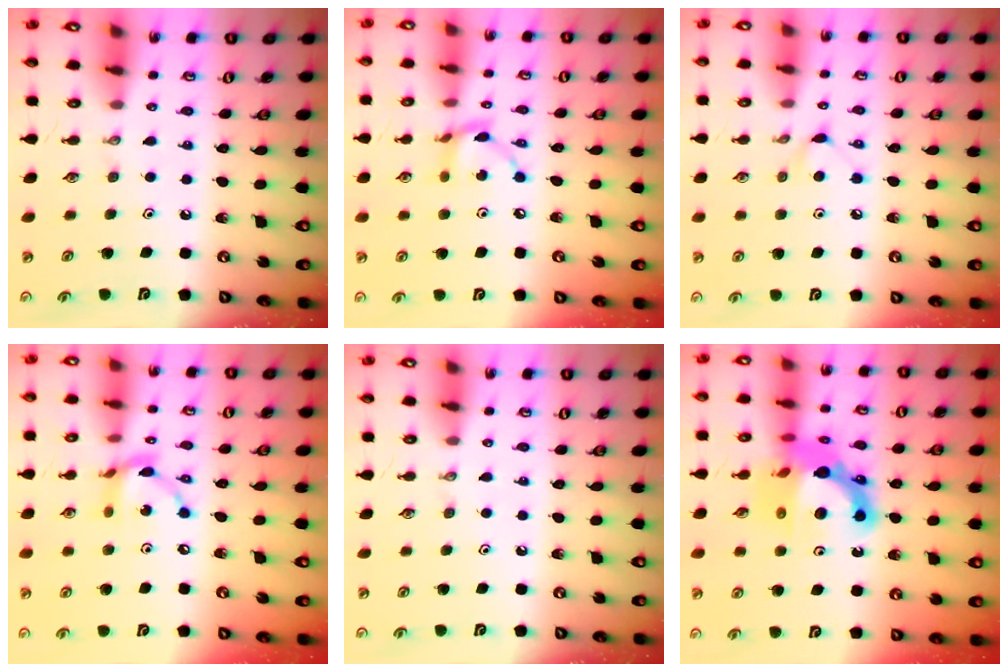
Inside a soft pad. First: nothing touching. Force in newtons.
{"total": 7.9, "press": 7.9, "slide": 0.2}
{"total": 4.8, "press": 4.8, "slide": 0.6}
{"total": 10.9, "press": 10.9, "slide": 0.8}
{"total": 0.0}
{"total": 15.4, "press": 15.4, "slide": 1.2}